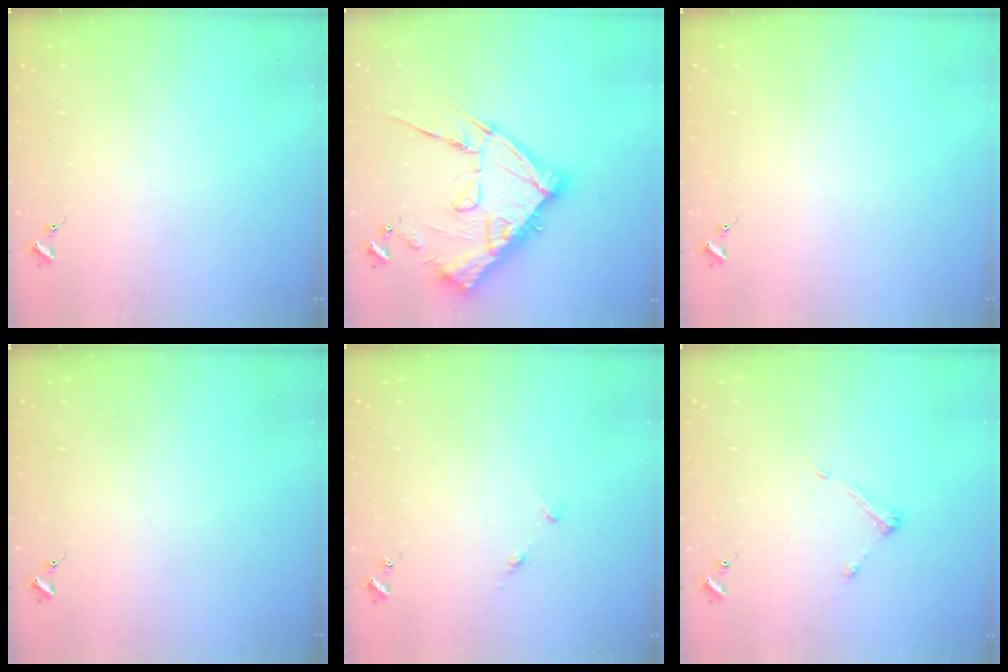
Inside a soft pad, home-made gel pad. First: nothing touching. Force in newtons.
{"total": 19.4, "press": 19.4, "slide": 1.0}
{"total": 0.0}
{"total": 0.0}
{"total": 5.1, "press": 5.1, "slide": 0.6}
{"total": 5.6, "press": 5.5, "slide": 0.7}